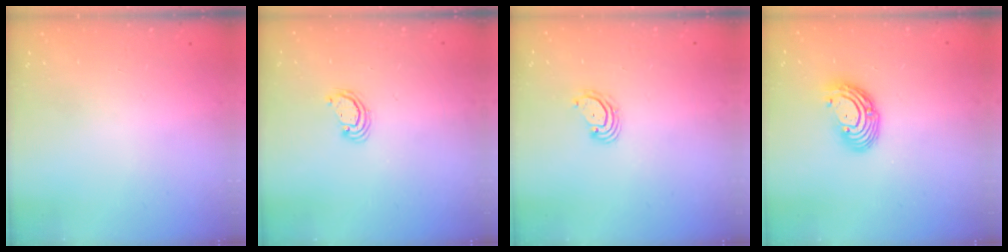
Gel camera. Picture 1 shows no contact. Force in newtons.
{"total": 2.5, "press": 2.5, "slide": 0.2}
{"total": 3.0, "press": 3.0, "slide": 0.2}
{"total": 9.0, "press": 8.8, "slide": 1.7}